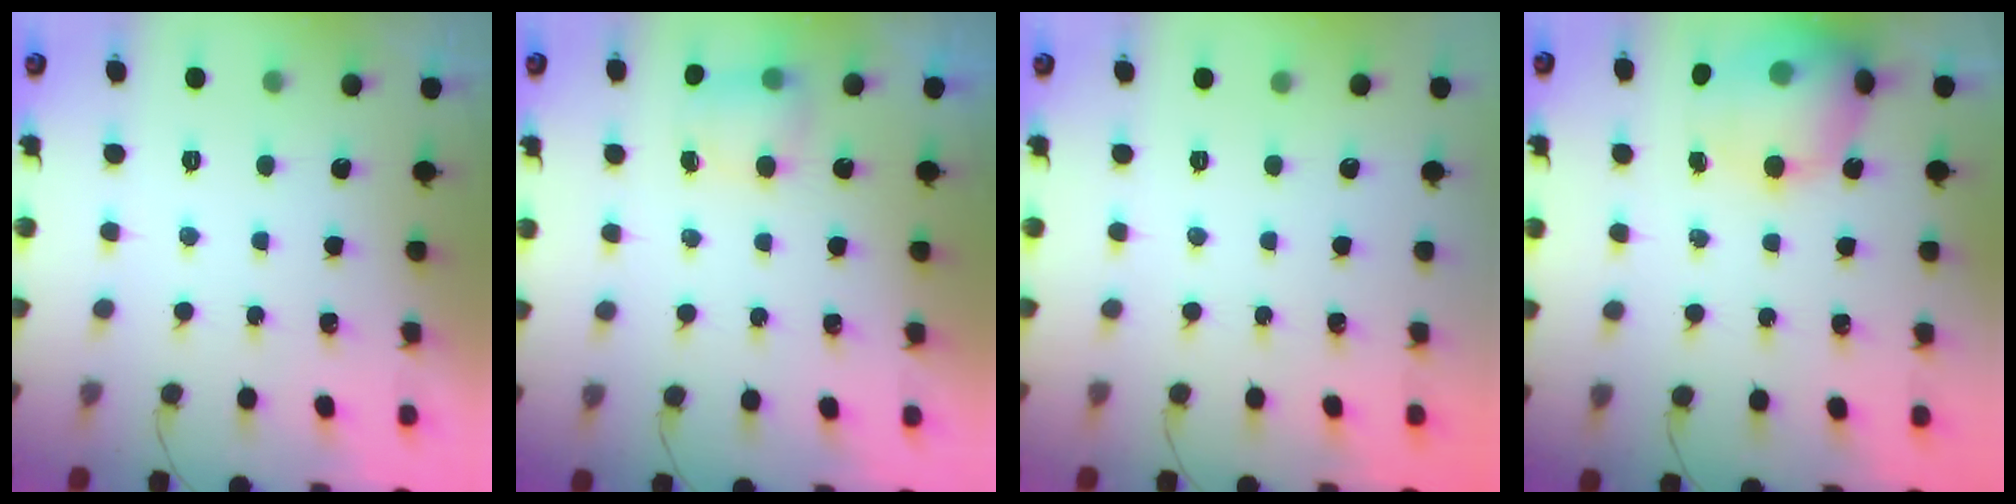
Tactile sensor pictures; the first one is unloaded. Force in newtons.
{"total": 4.8, "press": 4.7, "slide": 0.8}
{"total": 0.0}
{"total": 17.2, "press": 16.9, "slide": 3.3}